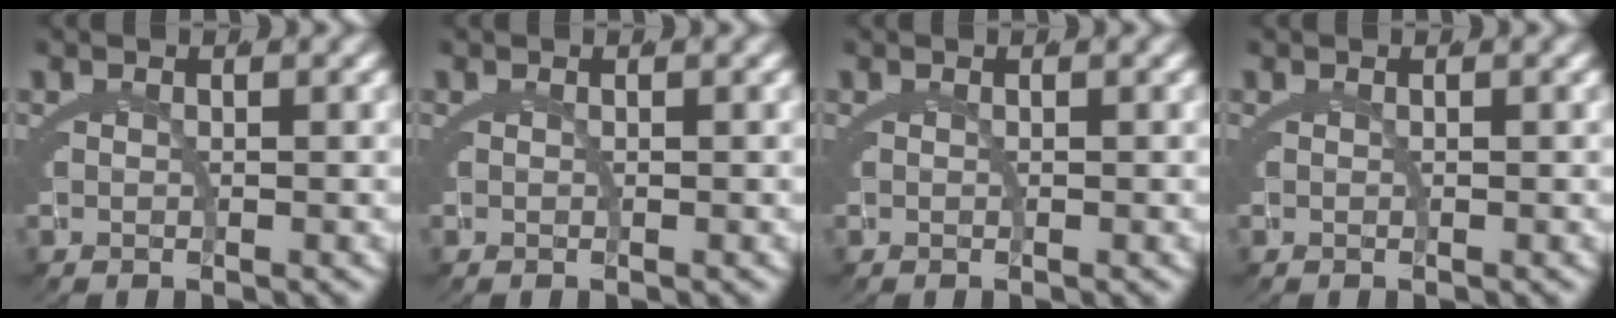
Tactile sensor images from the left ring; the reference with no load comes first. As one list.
[{"total": 0.0}, {"total": 0.0}, {"total": 0.0}]